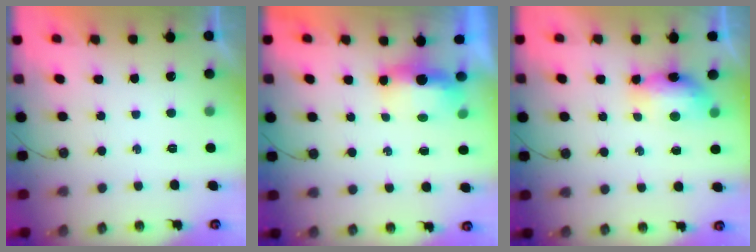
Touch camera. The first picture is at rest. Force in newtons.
{"total": 5.7, "press": 5.6, "slide": 0.9}
{"total": 10.0, "press": 8.3, "slide": 5.6}